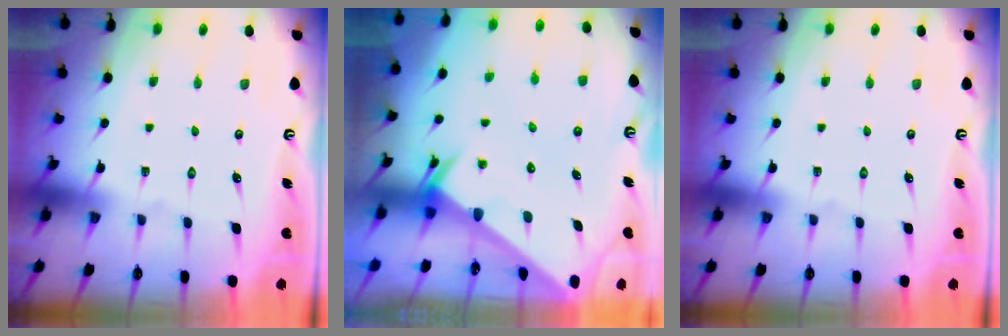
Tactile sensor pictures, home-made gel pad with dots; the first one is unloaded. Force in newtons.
{"total": 2.3, "press": 2.3, "slide": 0.1}
{"total": 0.0}